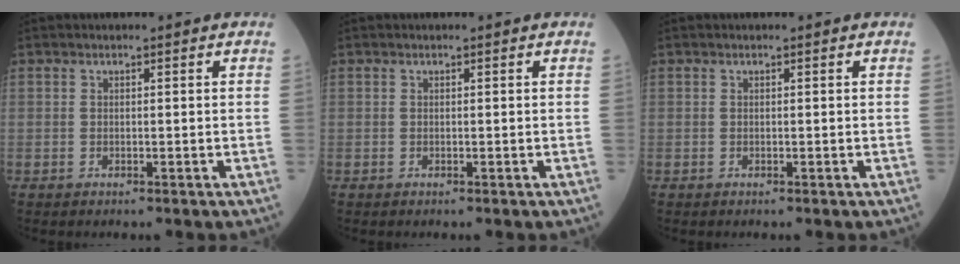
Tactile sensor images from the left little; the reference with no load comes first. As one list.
[{"total": 0.0}, {"total": 0.0}]